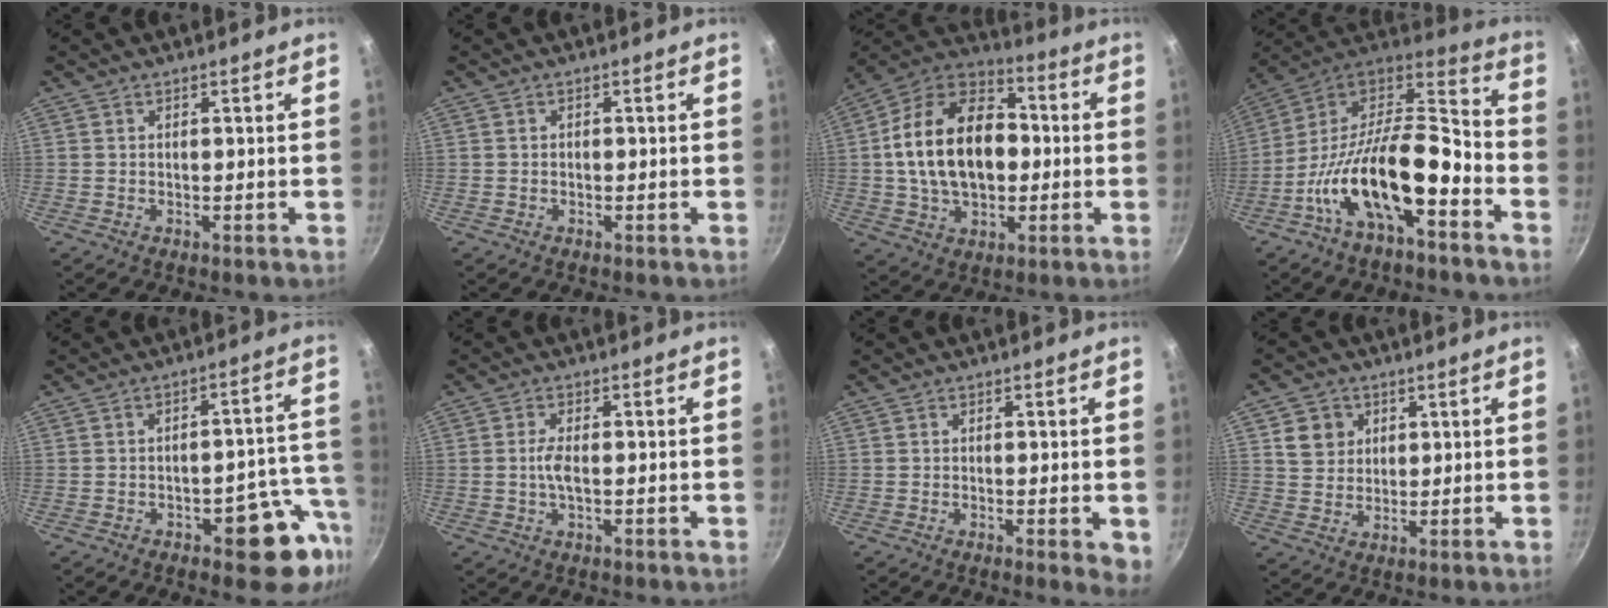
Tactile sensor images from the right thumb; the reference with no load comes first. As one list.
[{"total": 0.6, "force": [-0.2, 0.5, 0.2], "torque": [-0.007, 0.004, -0.003]}, {"total": 21.4, "force": [0.3, 14.2, 16.0], "torque": [-0.245, 0.036, -0.005]}, {"total": 21.5, "force": [-8.5, 9.1, 17.5], "torque": [-0.294, 0.060, -0.170]}, {"total": 10.7, "force": [-5.0, 5.2, 7.9], "torque": [-0.031, 0.052, -0.060]}, {"total": 3.0, "force": [-0.4, 1.1, 2.8], "torque": [-0.061, 0.005, -0.010]}, {"total": 3.5, "force": [-0.8, 0.9, 3.3], "torque": [-0.041, -0.007, -0.011]}, {"total": 5.8, "force": [2.0, 5.1, 1.8], "torque": [-0.003, 0.000, 0.036]}]